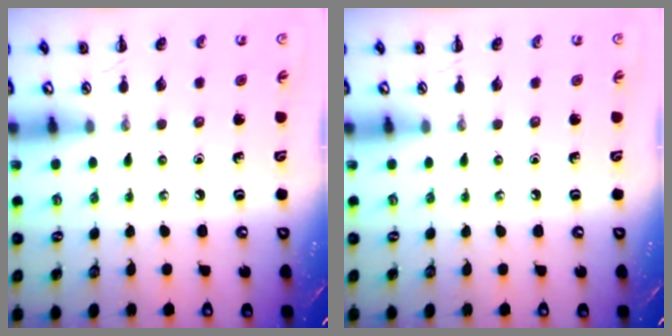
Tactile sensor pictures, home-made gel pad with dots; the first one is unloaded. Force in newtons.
{"total": 0.0}